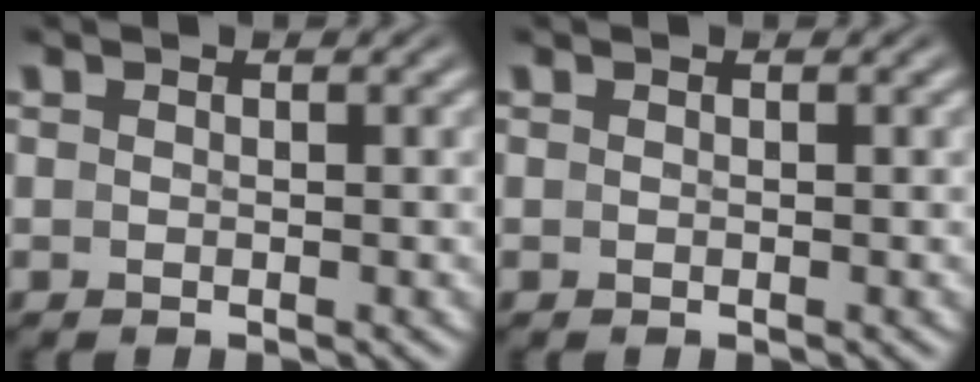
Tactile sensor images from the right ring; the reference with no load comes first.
{"total": 0.0}